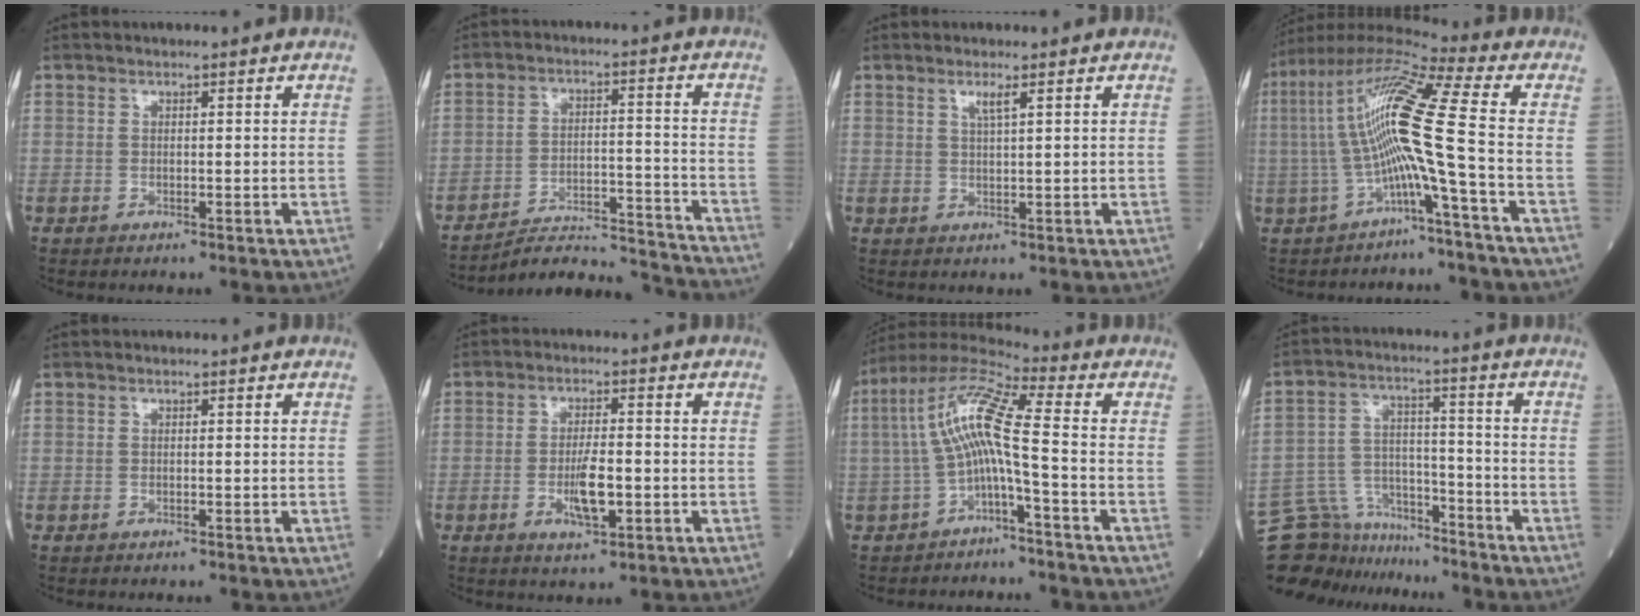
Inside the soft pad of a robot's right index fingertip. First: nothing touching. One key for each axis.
{"total": 14.4, "fx": -14.2, "fy": -0.7, "fz": 1.6, "tx": -0.013, "ty": 0.021, "tz": -0.210}
{"total": 1.7, "fx": 1.0, "fy": -0.2, "fz": 1.4, "tx": -0.035, "ty": -0.002, "tz": 0.020}
{"total": 12.8, "fx": -2.1, "fy": -1.6, "fz": 12.5, "tx": -0.249, "ty": 0.029, "tz": -0.050}
{"total": 0.0}
{"total": 5.6, "fx": -1.5, "fy": 1.3, "fz": 5.2, "tx": -0.100, "ty": -0.005, "tz": -0.023}
{"total": 9.7, "fx": -1.4, "fy": 0.6, "fz": 9.6, "tx": -0.196, "ty": 0.037, "tz": -0.033}
{"total": 12.3, "fx": -11.5, "fy": 4.4, "fz": 0.9, "tx": -0.024, "ty": 0.041, "tz": -0.199}